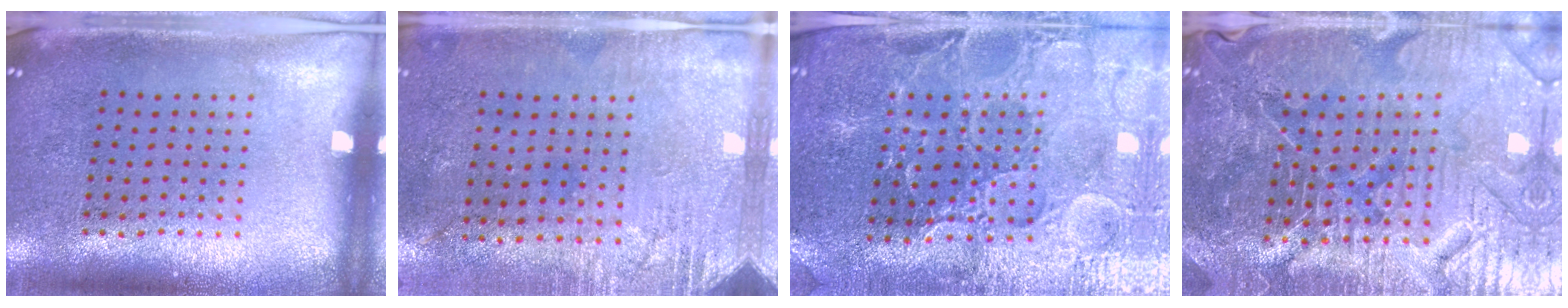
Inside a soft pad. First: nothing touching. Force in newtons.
{"total": 2.7, "press": 2.3, "slide": 1.4}
{"total": 3.4, "press": 3.4, "slide": 0.6}
{"total": 5.7, "press": 5.3, "slide": 1.9}